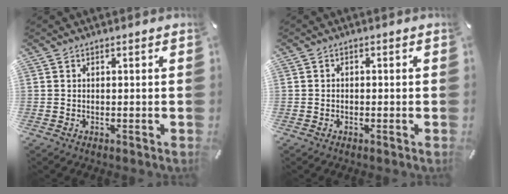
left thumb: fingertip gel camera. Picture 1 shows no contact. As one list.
[{"total": 0.8, "force": [-0.5, 0.5, 0.3], "torque": [-0.006, 0.001, -0.011]}]